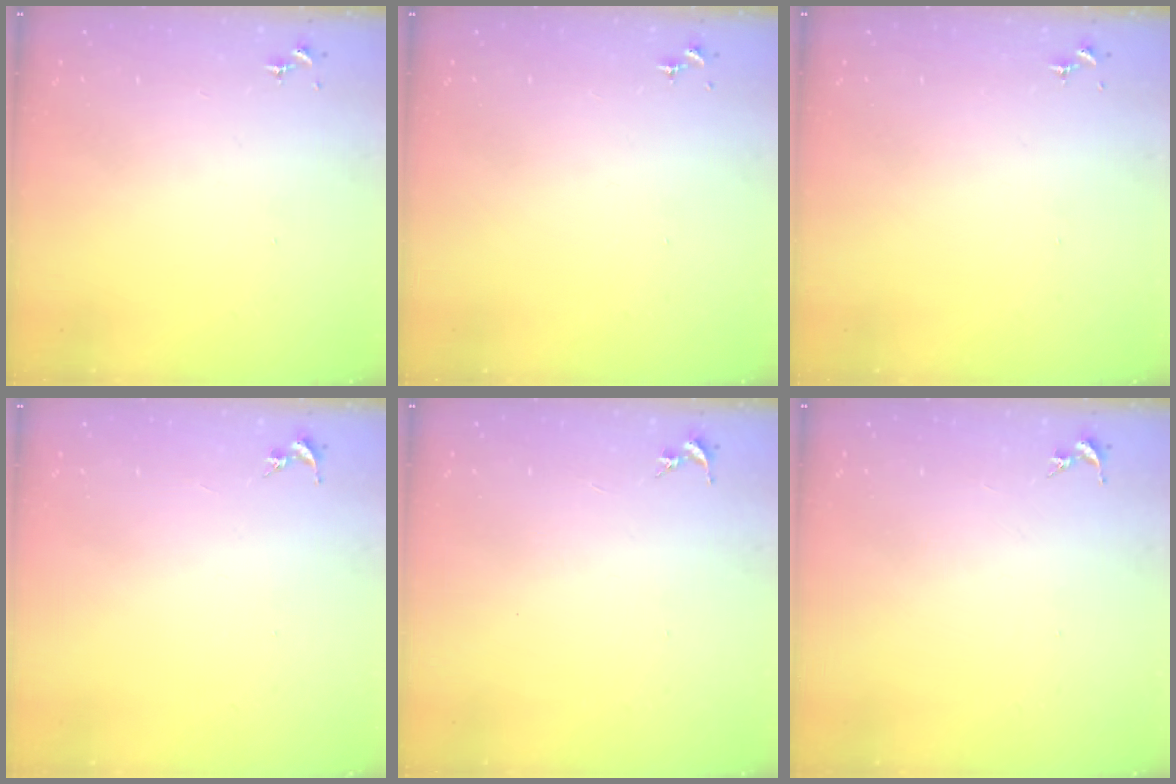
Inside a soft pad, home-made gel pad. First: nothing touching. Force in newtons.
{"total": 0.0}
{"total": 0.0}
{"total": 0.0}
{"total": 0.0}
{"total": 0.0}